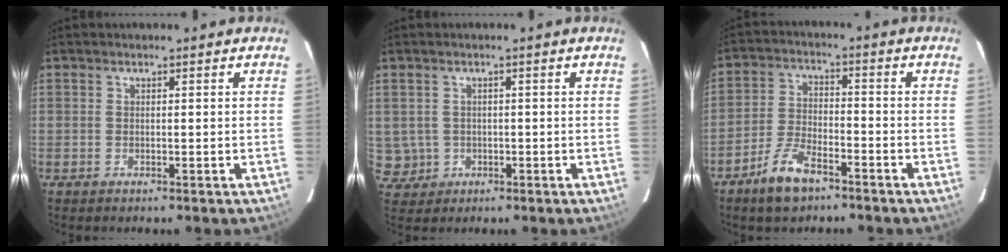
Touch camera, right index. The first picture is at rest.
{"total": 4.2, "force": [-0.3, 4.2, 0.6], "torque": [-0.015, 0.008, 0.009]}
{"total": 8.1, "force": [-5.7, 3.3, 4.7], "torque": [-0.108, 0.003, -0.106]}